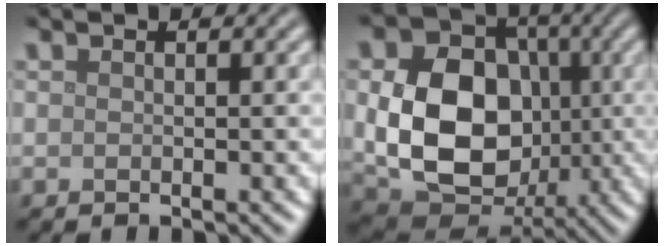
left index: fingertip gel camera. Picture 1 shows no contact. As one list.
[{"total": 11.1, "force": [-0.6, 8.4, 7.2], "torque": [-0.147, -0.007, -0.007]}]